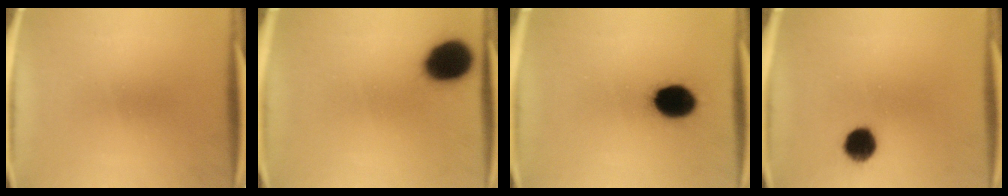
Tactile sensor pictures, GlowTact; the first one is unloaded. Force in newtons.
{"total": 13.9}
{"total": 13.2}
{"total": 7.0}